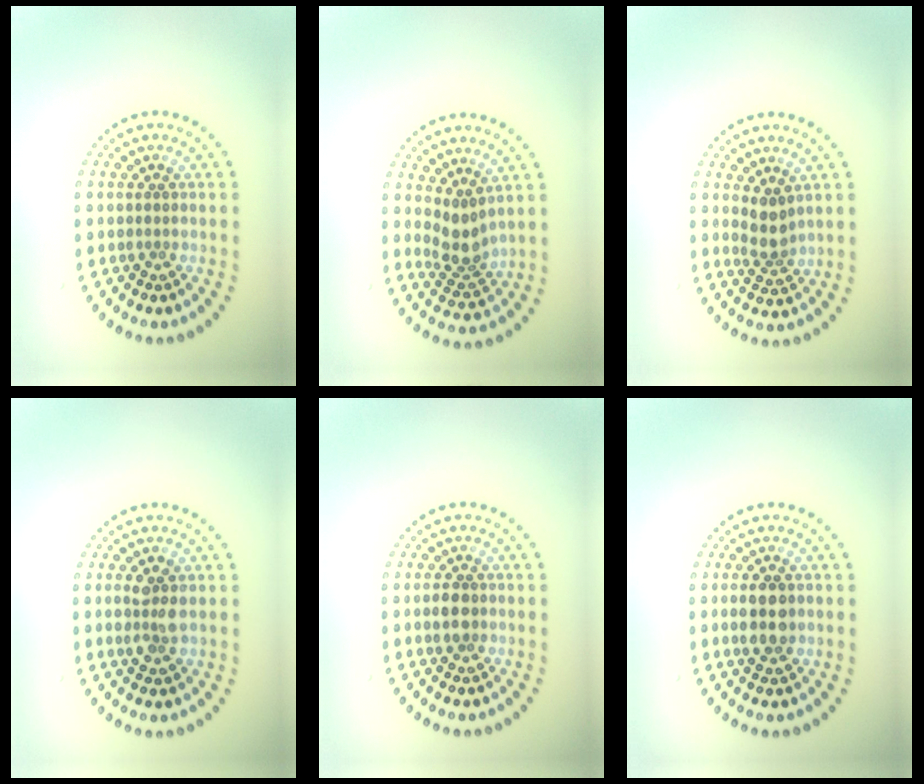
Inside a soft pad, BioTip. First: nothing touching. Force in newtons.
{"total": 2.7, "press": 2.1, "slide": 1.8}
{"total": 2.3, "press": 1.9, "slide": 1.3}
{"total": 2.6, "press": 2.6, "slide": 0.2}
{"total": 1.7, "press": 1.7, "slide": 0.5}
{"total": 2.6, "press": 2.6, "slide": 0.0}